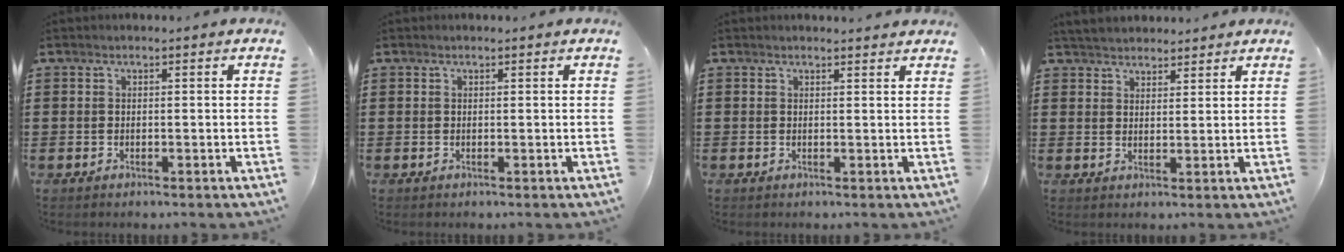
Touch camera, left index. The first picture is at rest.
{"total": 0.0}
{"total": 1.0, "force": [1.0, 0.3, -0.1], "torque": [-0.001, 0.001, 0.020]}
{"total": 3.4, "force": [3.2, 0.9, 0.0], "torque": [-0.013, 0.000, 0.062]}